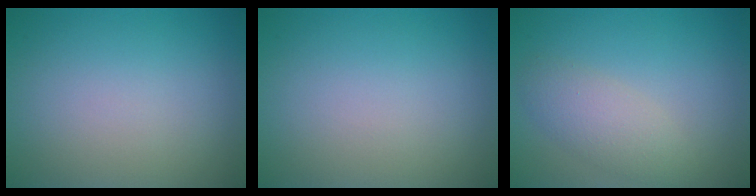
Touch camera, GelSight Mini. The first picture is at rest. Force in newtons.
{"total": 0.0}
{"total": 2.9, "press": 2.9, "slide": 0.3}